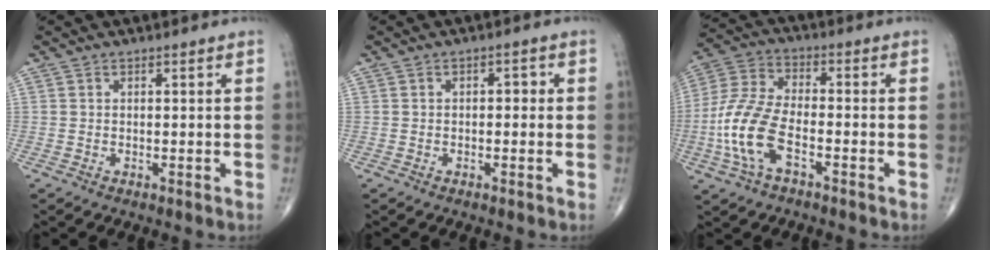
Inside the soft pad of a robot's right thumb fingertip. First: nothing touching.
{"total": 1.9, "force": [0.1, 1.1, 1.6], "torque": [-0.013, 0.008, -0.005]}
{"total": 12.6, "force": [-4.2, 5.9, 10.2], "torque": [-0.229, 0.025, -0.086]}